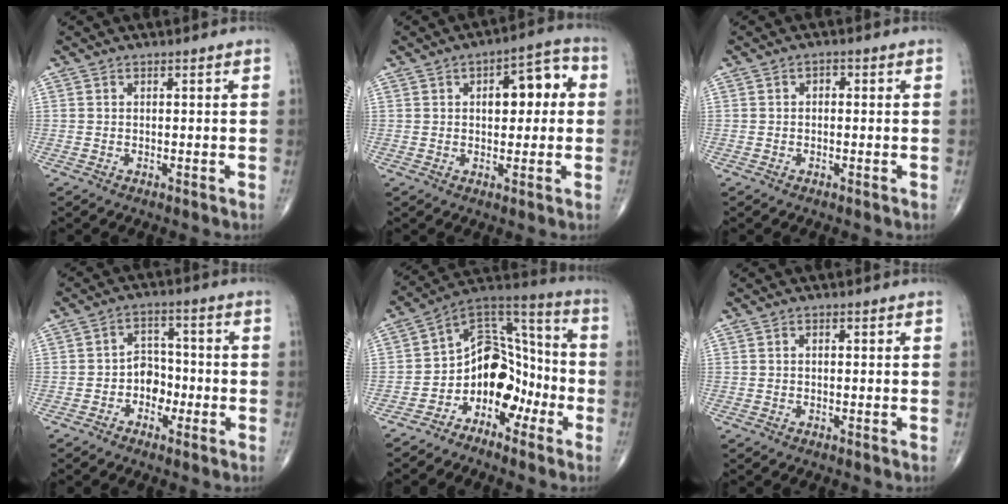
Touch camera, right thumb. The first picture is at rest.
{"total": 9.3, "force": [1.7, 5.0, 7.7], "torque": [-0.077, 0.026, 0.018]}
{"total": 1.3, "force": [0.2, 0.9, 1.0], "torque": [-0.010, 0.005, -0.002]}
{"total": 5.6, "force": [-1.8, 4.4, 3.0], "torque": [-0.013, 0.022, -0.042]}
{"total": 12.4, "force": [-5.5, 9.0, 6.6], "torque": [-0.048, 0.103, -0.106]}
{"total": 0.7, "force": [0.1, 0.4, 0.6], "torque": [-0.013, 0.002, 0.002]}